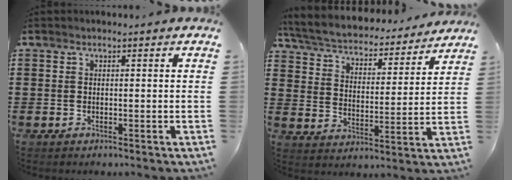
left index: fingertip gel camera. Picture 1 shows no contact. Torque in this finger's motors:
{"motor_torque": [2.14, 0.00, 0.58, 0.21]}